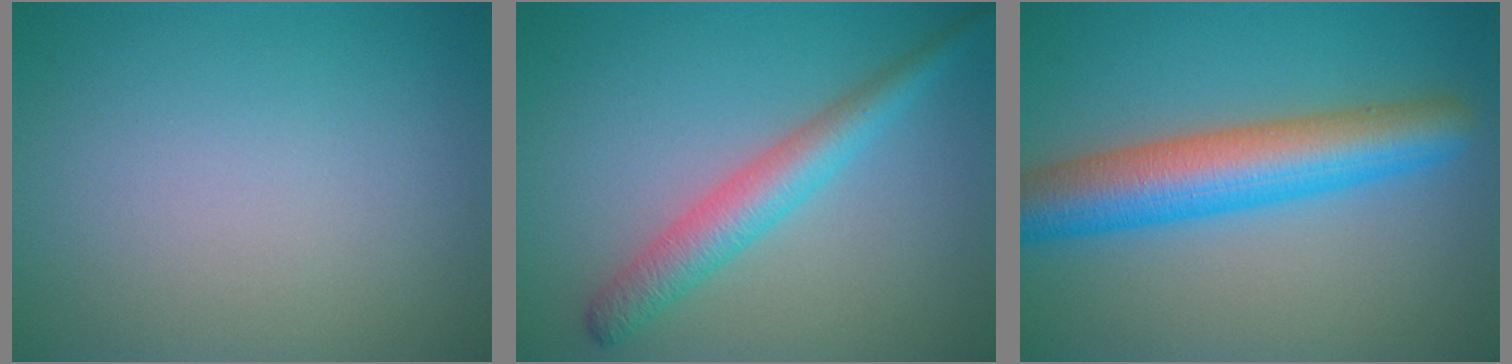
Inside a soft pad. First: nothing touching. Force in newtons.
{"total": 3.9, "press": 3.9, "slide": 0.1}
{"total": 8.0, "press": 8.0, "slide": 0.2}